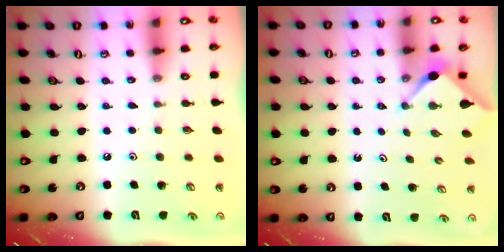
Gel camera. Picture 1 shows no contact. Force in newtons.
{"total": 3.0, "press": 3.0, "slide": 0.3}